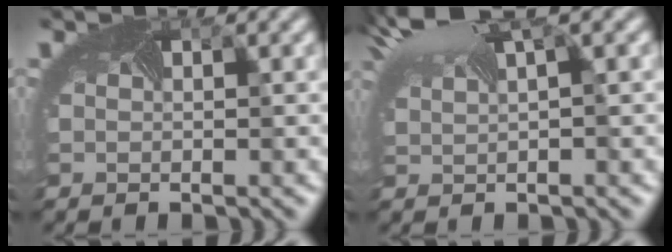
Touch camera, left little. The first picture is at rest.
{"total": 6.5, "force": [3.9, 2.2, 4.7], "torque": [-0.114, 0.028, 0.077]}